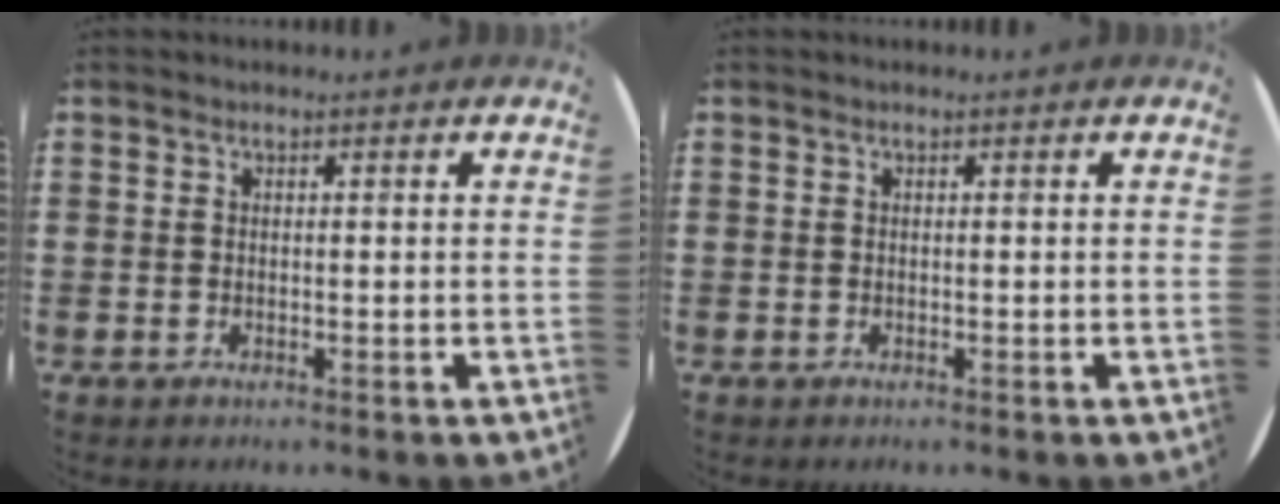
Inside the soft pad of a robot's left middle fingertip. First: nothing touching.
{"total": 0.0}